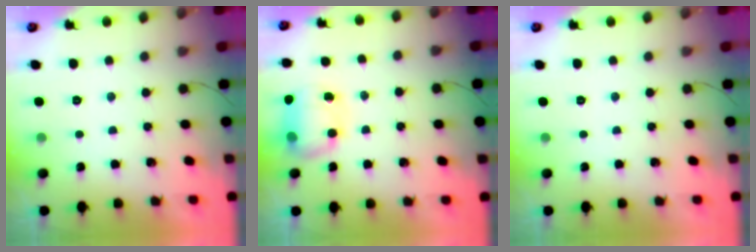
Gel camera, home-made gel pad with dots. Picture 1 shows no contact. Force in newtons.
{"total": 11.2, "press": 9.4, "slide": 6.2}
{"total": 0.0}